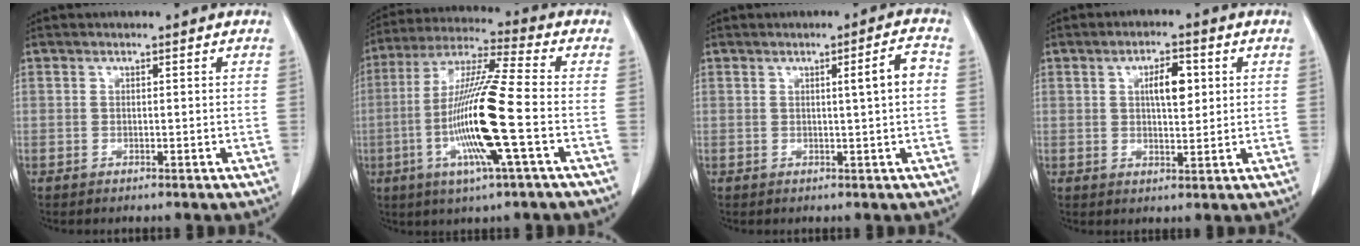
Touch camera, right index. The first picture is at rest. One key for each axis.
{"total": 15.7, "fx": -3.6, "fy": -0.5, "fz": 15.3, "tx": -0.310, "ty": -0.009, "tz": -0.079}
{"total": 3.9, "fx": 0.4, "fy": -0.3, "fz": 3.9, "tx": -0.057, "ty": 0.003, "tz": 0.006}
{"total": 5.2, "fx": 1.4, "fy": 1.9, "fz": 4.6, "tx": -0.076, "ty": 0.004, "tz": 0.024}